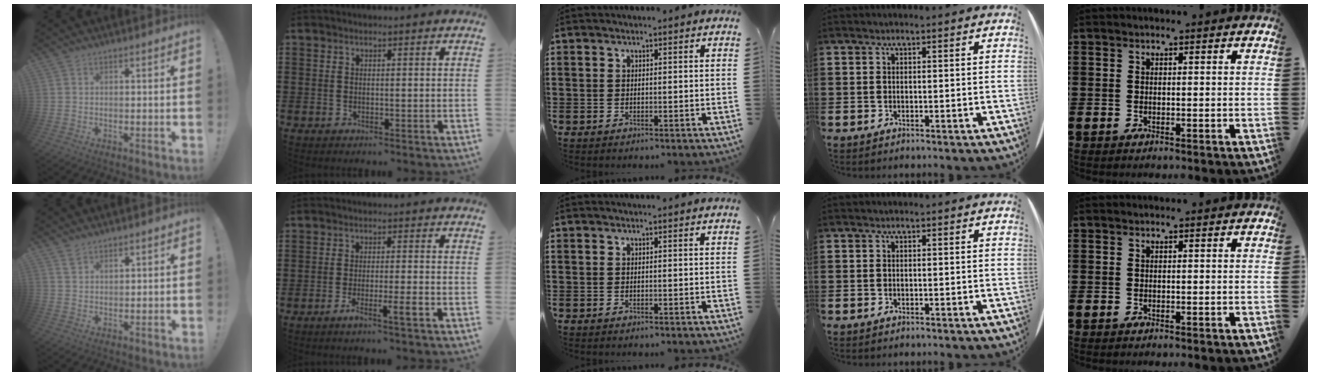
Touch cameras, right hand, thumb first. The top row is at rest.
{"thumb": {"total": 2.7, "force": [2.2, 1.2, 1.0], "torque": [-0.013, -0.012, 0.041]}, "index": {"total": 4.1, "force": [-2.2, -0.2, 3.5], "torque": [-0.064, -0.015, -0.039]}}